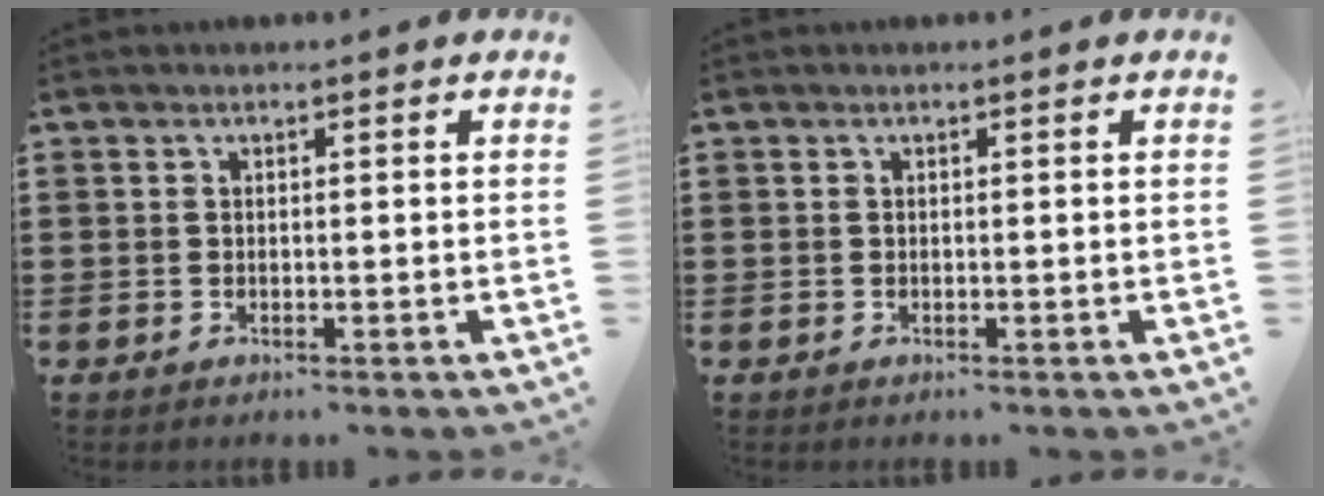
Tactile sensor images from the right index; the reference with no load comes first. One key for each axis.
{"total": 0.0}